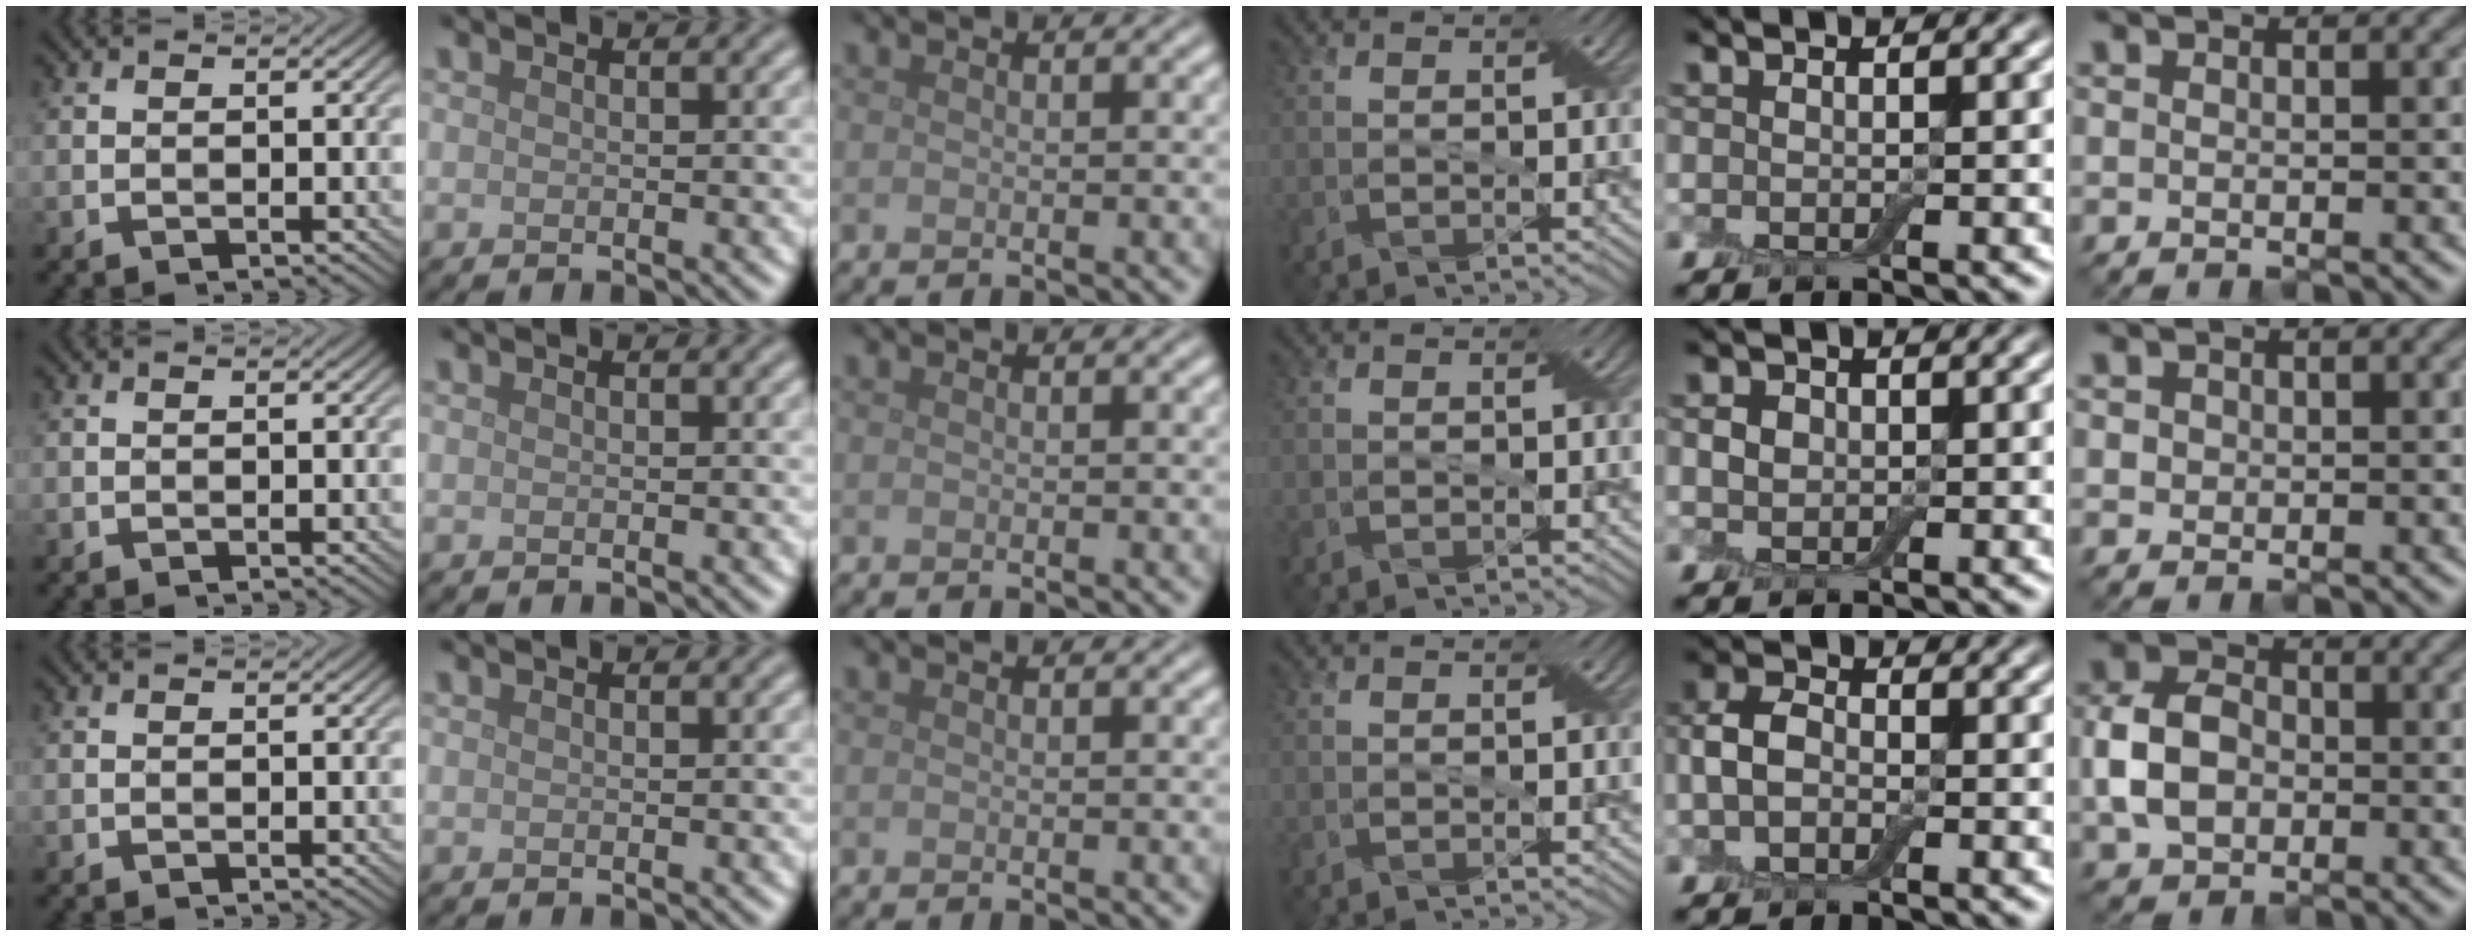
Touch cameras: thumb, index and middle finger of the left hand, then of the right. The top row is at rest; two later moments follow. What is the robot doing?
{"motion": "press", "object": "electronic device side button"}